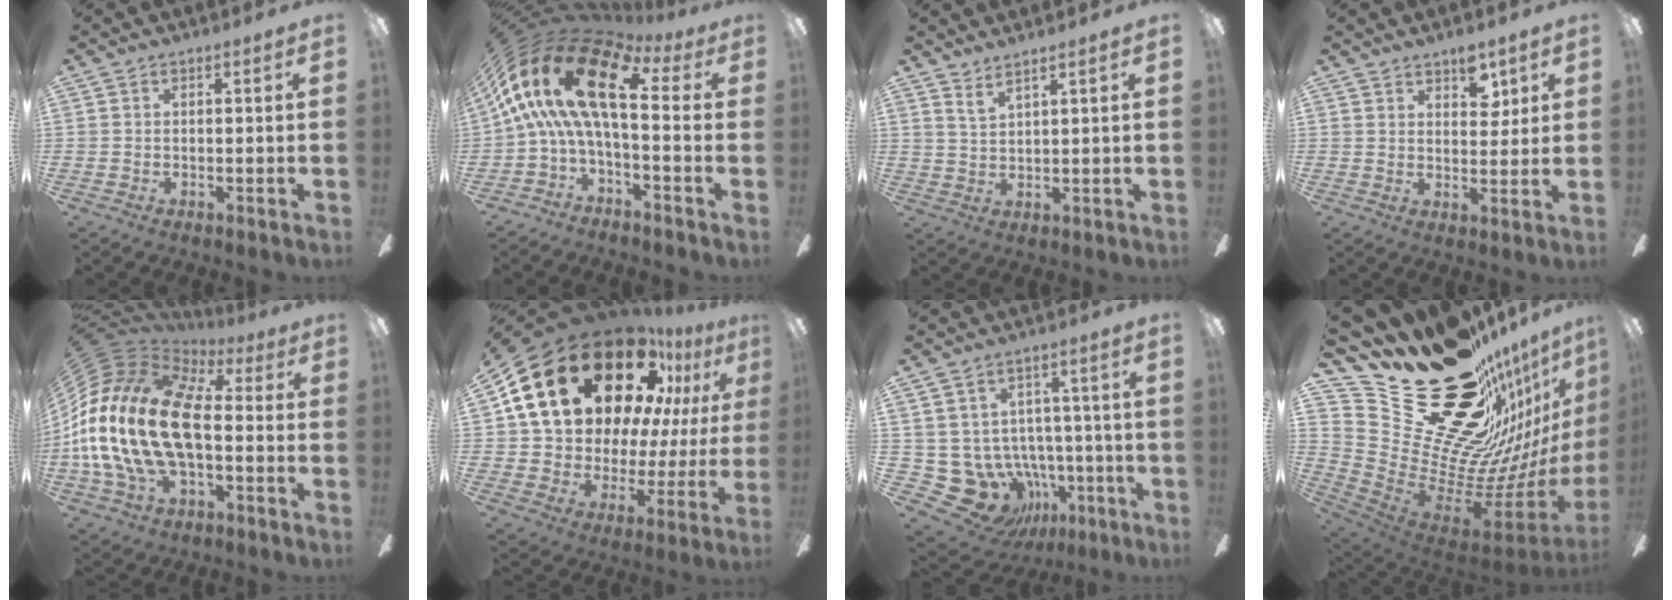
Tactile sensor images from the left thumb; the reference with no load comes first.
{"total": 21.1, "force": [3.6, 9.6, 18.5], "torque": [-0.370, -0.016, 0.061]}
{"total": 3.1, "force": [2.8, -0.3, 1.2], "torque": [-0.031, -0.011, 0.051]}
{"total": 6.6, "force": [4.4, 3.5, 3.4], "torque": [-0.020, -0.021, 0.071]}
{"total": 26.4, "force": [-1.4, 14.8, 21.8], "torque": [-0.476, 0.025, -0.023]}
{"total": 29.7, "force": [15.6, 17.2, 18.5], "torque": [-0.321, -0.088, 0.297]}
{"total": 11.8, "force": [-3.6, 10.3, 4.5], "torque": [-0.125, 0.003, -0.039]}
{"total": 32.1, "force": [20.2, 18.0, 17.3], "torque": [-0.217, -0.199, 0.431]}